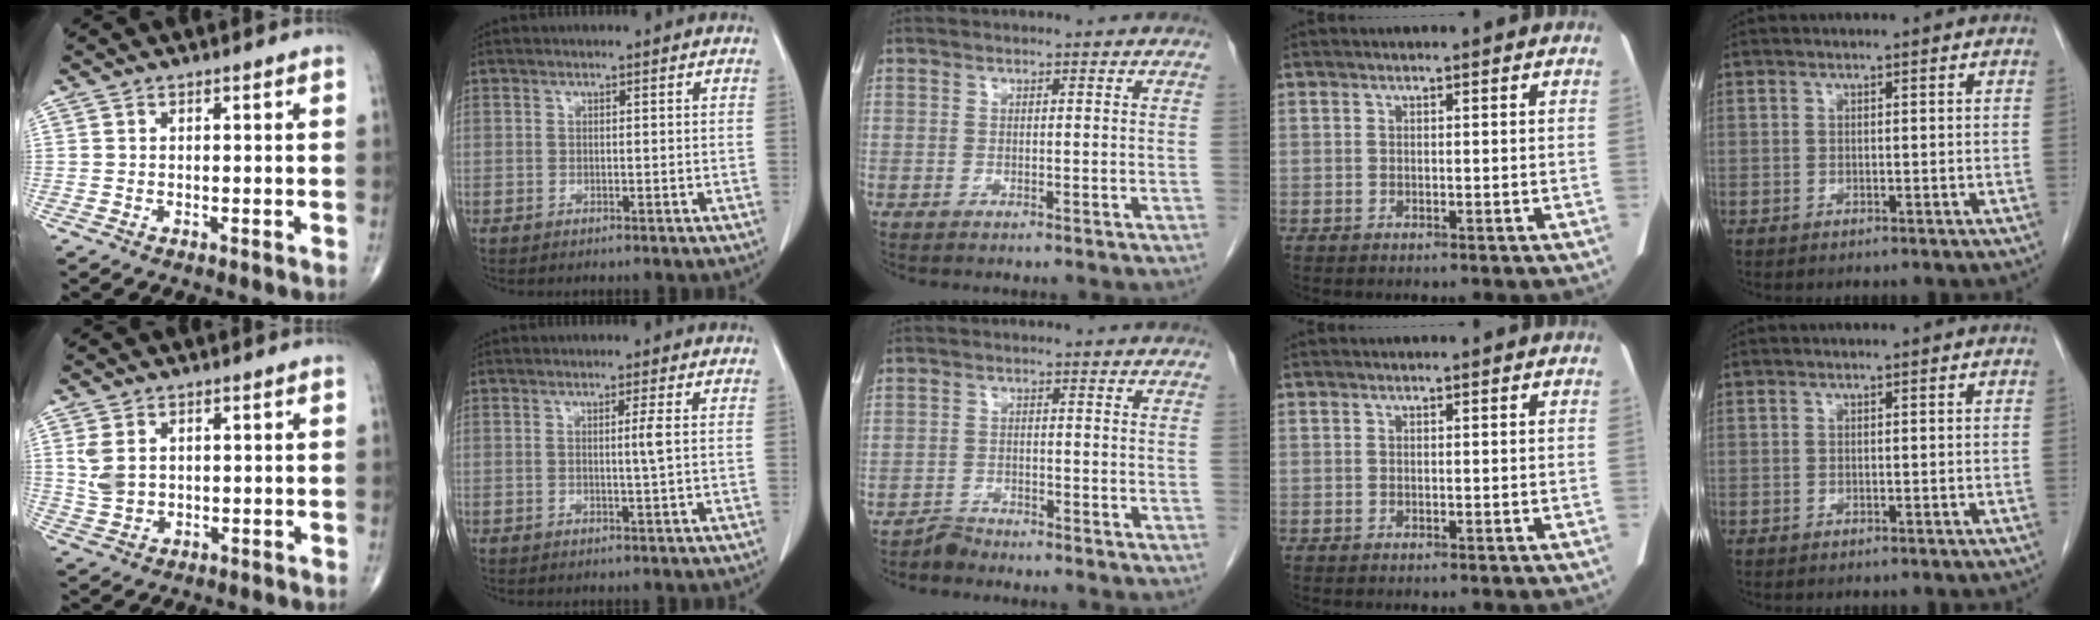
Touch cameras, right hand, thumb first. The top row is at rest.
{"thumb": {"total": 4.5, "force": [1.2, 3.1, 2.9], "torque": [-0.059, -0.004, 0.033]}, "index": {"total": 1.6, "force": [0.2, -0.6, 1.5], "torque": [-0.027, -0.001, 0.004]}, "middle": {"total": 1.9, "force": [-1.9, 0.2, -0.5], "torque": [0.011, -0.006, -0.034]}}